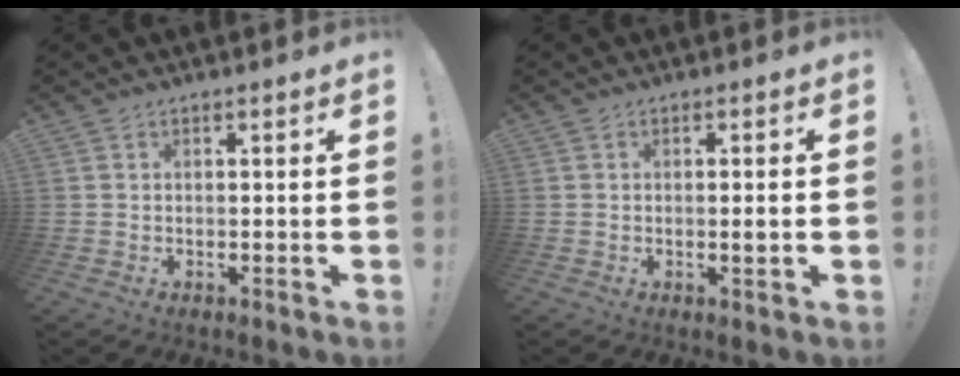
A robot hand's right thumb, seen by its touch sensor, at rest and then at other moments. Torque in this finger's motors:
{"motor_torque": [0.08, -0.29, 0.04, 0.25, 0.02]}